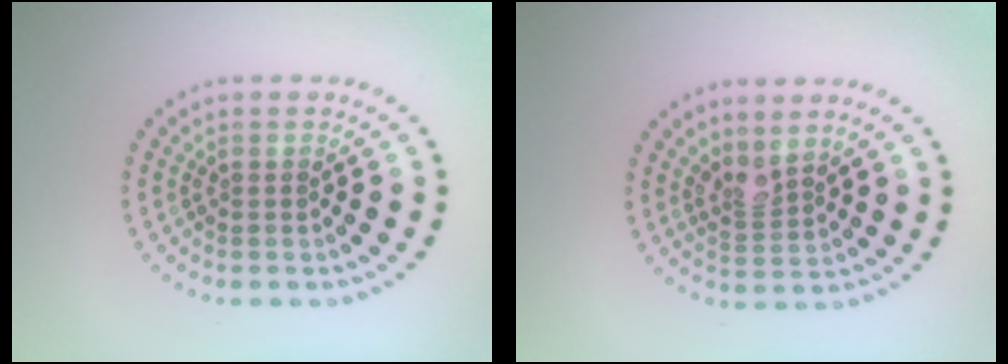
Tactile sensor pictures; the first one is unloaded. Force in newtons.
{"total": 2.1, "press": 1.6, "slide": 1.3}